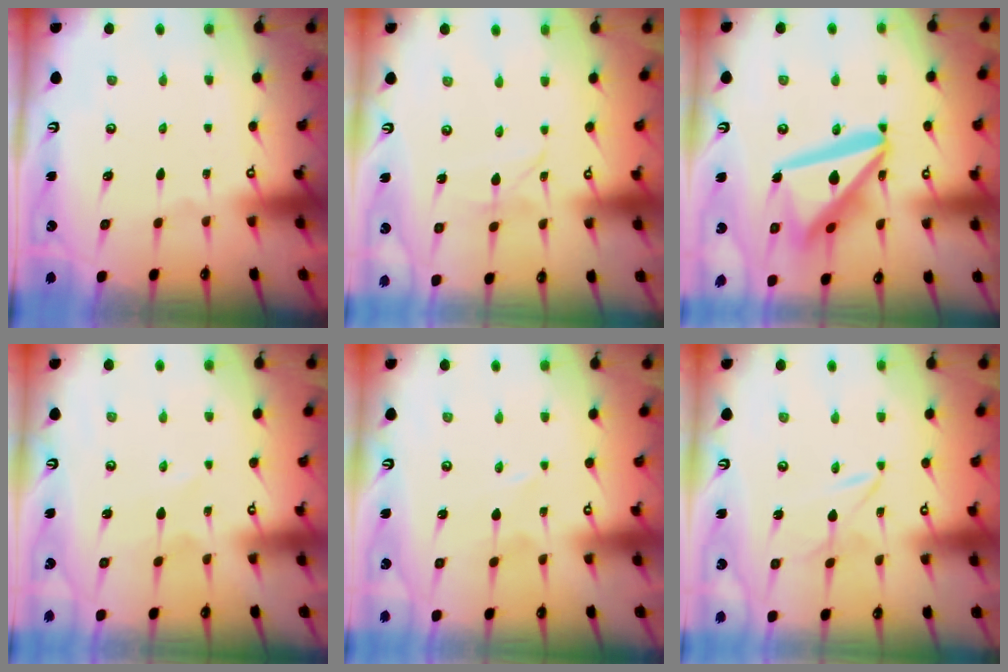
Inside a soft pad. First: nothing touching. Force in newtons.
{"total": 3.8, "press": 3.7, "slide": 0.4}
{"total": 19.9, "press": 19.7, "slide": 2.3}
{"total": 0.6, "press": 0.6, "slide": 0.2}
{"total": 0.8, "press": 0.8, "slide": 0.2}
{"total": 1.9, "press": 1.9, "slide": 0.3}